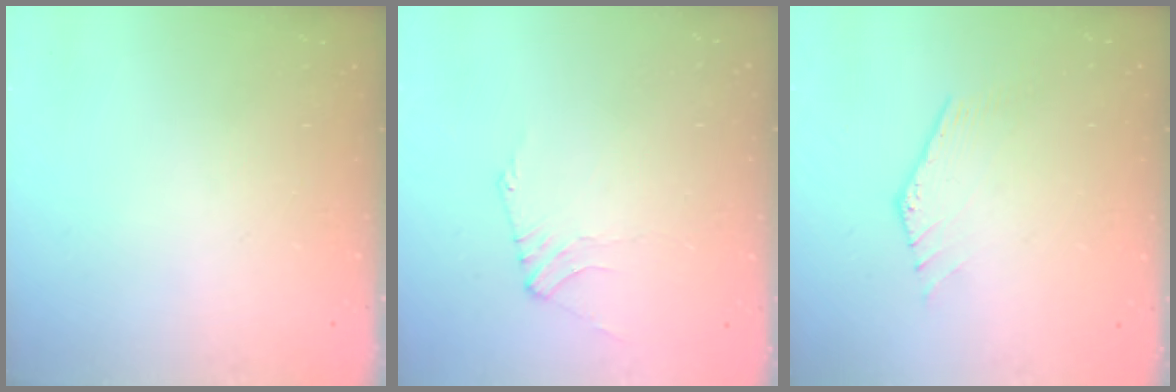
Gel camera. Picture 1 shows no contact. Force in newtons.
{"total": 1.9, "press": 1.9, "slide": 0.5}
{"total": 0.0}